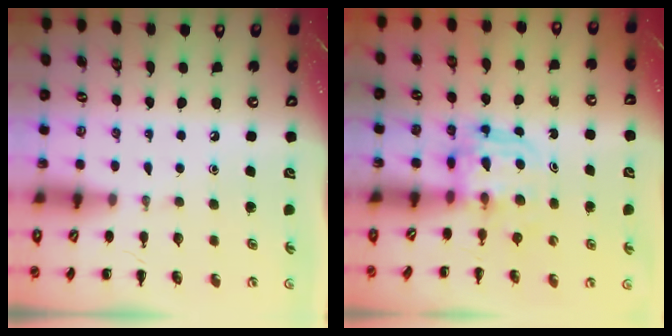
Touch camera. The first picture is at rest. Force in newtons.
{"total": 3.8, "press": 3.7, "slide": 0.2}